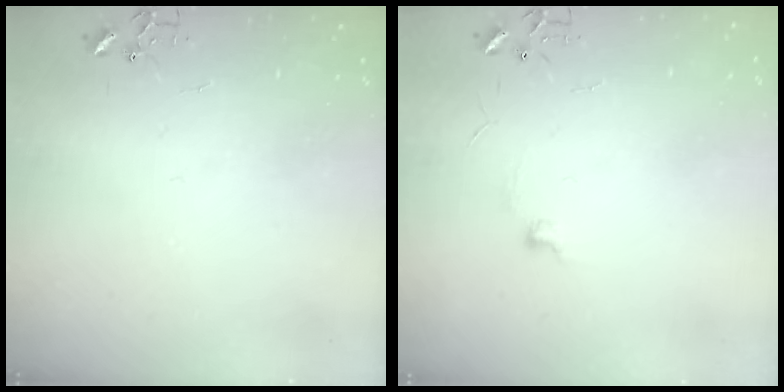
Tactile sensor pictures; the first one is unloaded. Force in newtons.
{"total": 5.6, "press": 5.6, "slide": 0.7}